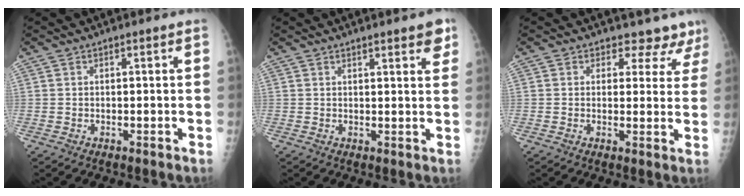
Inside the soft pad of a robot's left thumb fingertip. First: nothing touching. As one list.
[{"total": 4.6, "force": [3.0, 1.0, 3.3], "torque": [-0.030, -0.011, 0.034]}, {"total": 6.5, "force": [5.4, 3.5, 0.2], "torque": [0.039, -0.028, 0.044]}]